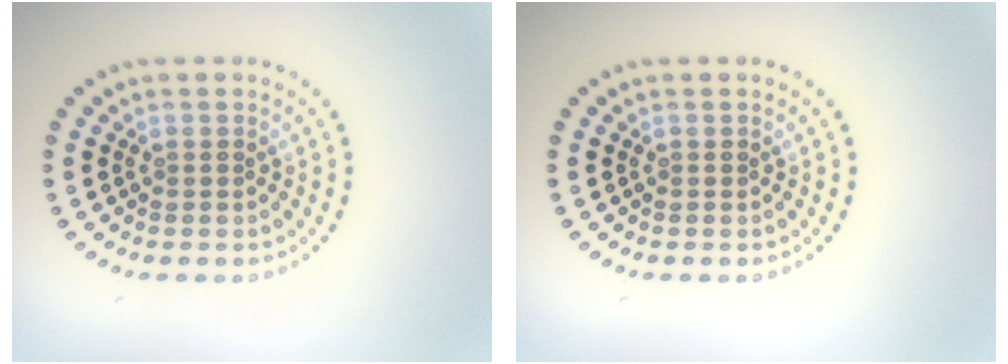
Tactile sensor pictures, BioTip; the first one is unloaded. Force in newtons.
{"total": 0.0}